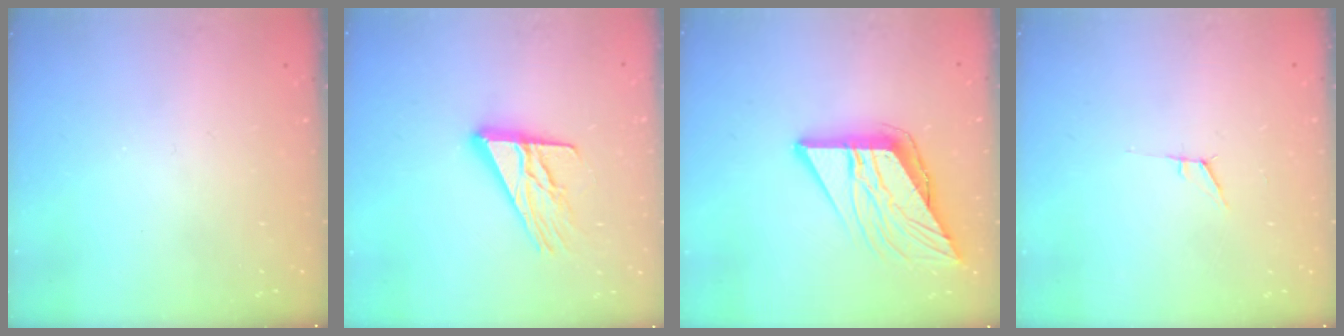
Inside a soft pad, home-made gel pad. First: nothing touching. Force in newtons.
{"total": 13.9, "press": 13.9, "slide": 1.1}
{"total": 13.7, "press": 13.6, "slide": 1.6}
{"total": 5.2, "press": 4.5, "slide": 2.5}